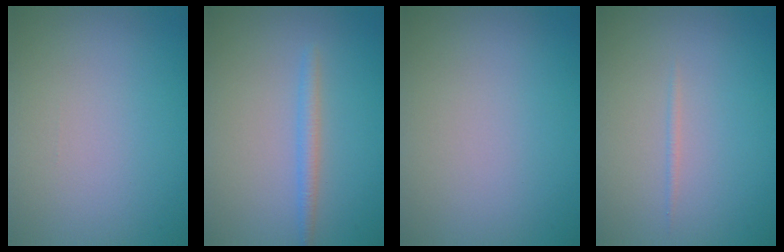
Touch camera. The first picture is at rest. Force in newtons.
{"total": 1.6, "press": 1.6, "slide": 0.0}
{"total": 0.0}
{"total": 0.5, "press": 0.5, "slide": 0.0}